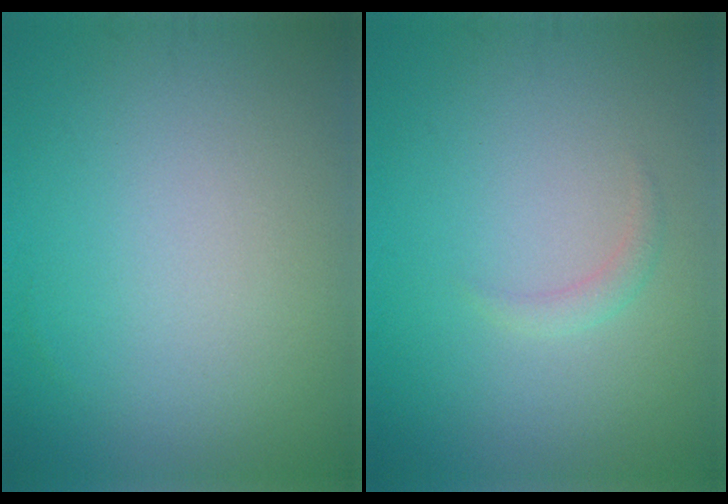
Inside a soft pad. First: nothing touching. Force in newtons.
{"total": 1.0, "press": 1.0, "slide": 0.0}